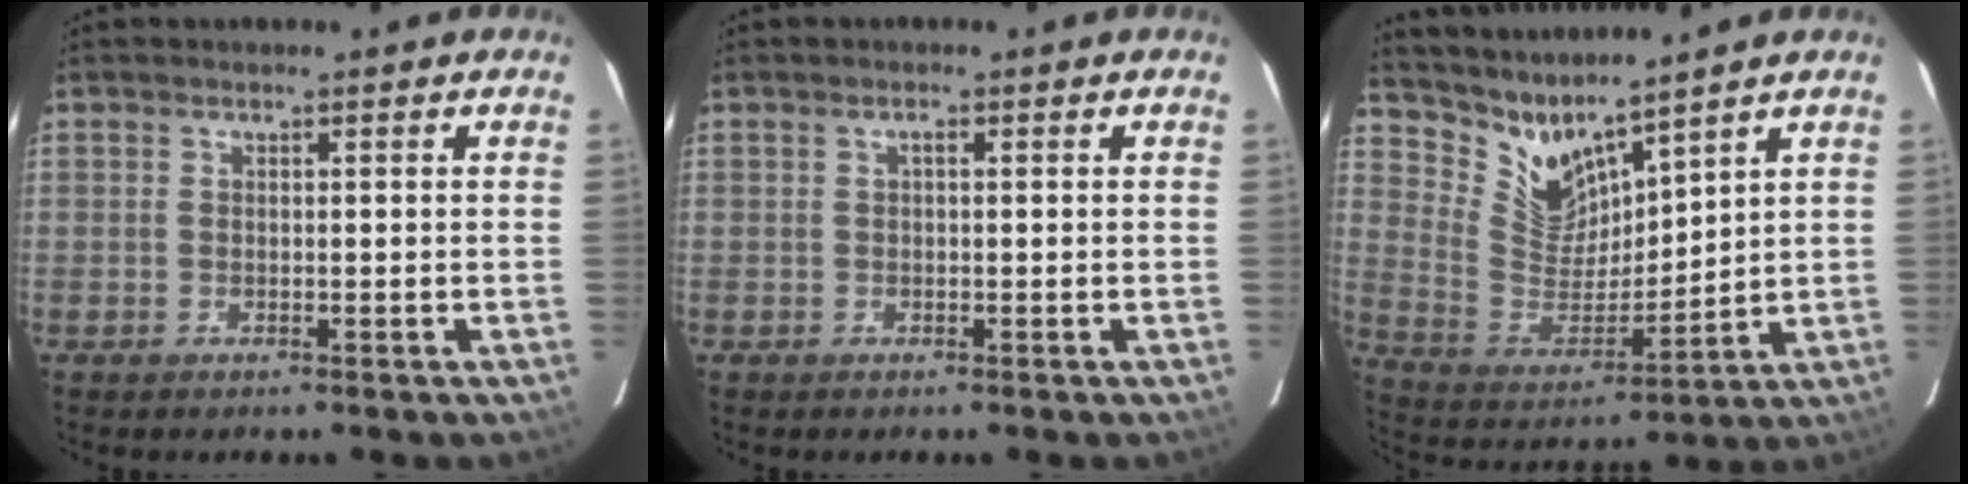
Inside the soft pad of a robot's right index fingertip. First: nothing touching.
{"total": 0.6, "force": [0.2, 0.2, 0.5], "torque": [-0.009, 0.005, 0.001]}
{"total": 9.3, "force": [8.5, 2.3, 2.9], "torque": [-0.064, -0.023, 0.180]}